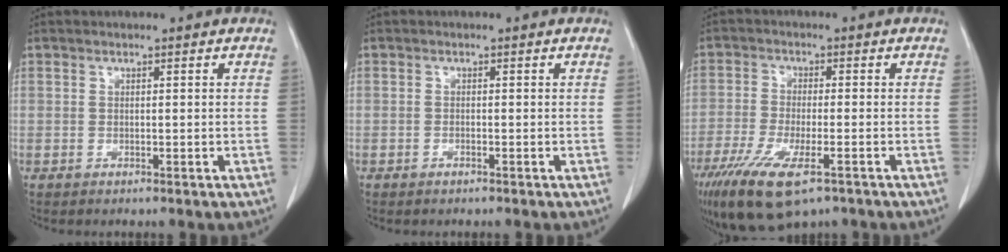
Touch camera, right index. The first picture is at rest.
{"total": 0.6, "force": [-0.5, 0.2, 0.3], "torque": [-0.010, -0.001, -0.007]}
{"total": 12.3, "force": [-7.7, 3.4, 9.0], "torque": [-0.165, -0.029, -0.125]}